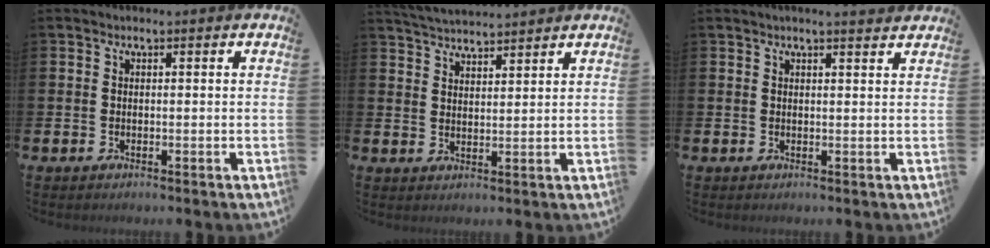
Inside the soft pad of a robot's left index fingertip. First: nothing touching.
{"total": 3.8, "force": [3.8, 0.1, 0.2], "torque": [-0.013, -0.020, 0.069]}
{"total": 1.6, "force": [1.5, -0.1, 0.5], "torque": [-0.002, -0.008, 0.025]}